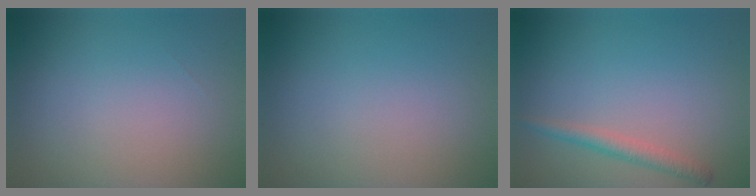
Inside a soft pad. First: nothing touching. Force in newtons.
{"total": 0.0}
{"total": 1.8, "press": 1.8, "slide": 0.1}